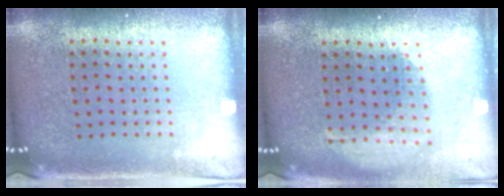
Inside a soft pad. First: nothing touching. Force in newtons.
{"total": 1.6, "press": 1.2, "slide": 1.0}